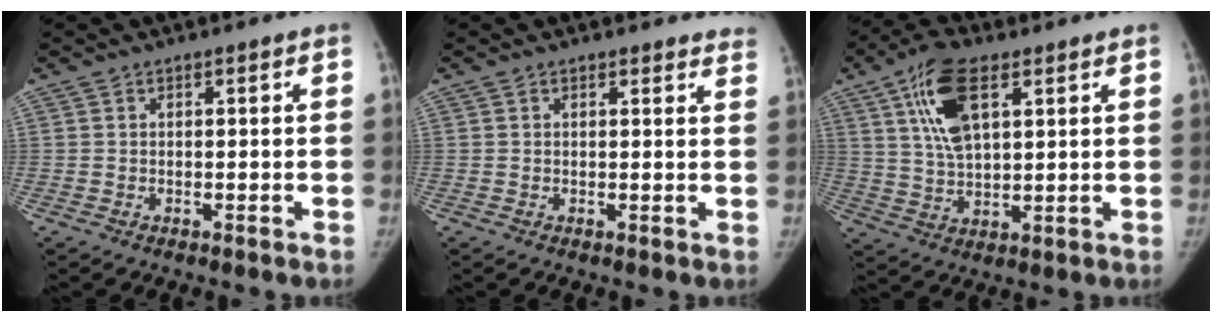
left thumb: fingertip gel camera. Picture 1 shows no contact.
{"total": 4.3, "force": [4.0, 1.5, 0.1], "torque": [0.033, -0.017, 0.019]}
{"total": 12.0, "force": [5.0, 5.6, 9.4], "torque": [-0.170, -0.007, 0.095]}